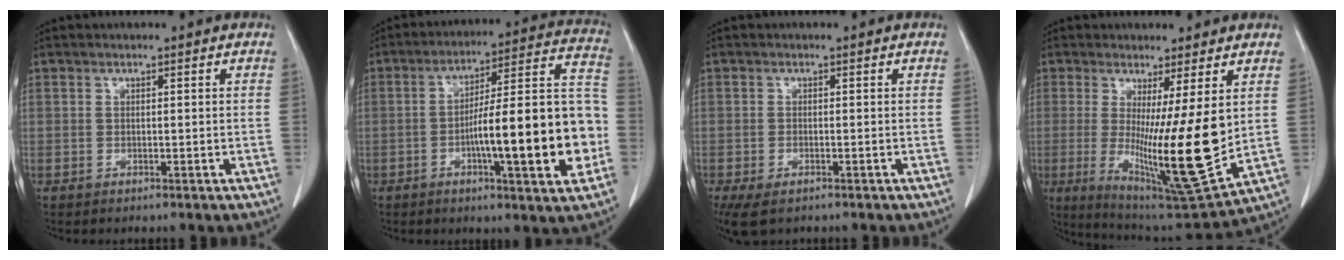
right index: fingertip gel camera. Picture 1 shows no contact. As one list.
[{"total": 19.8, "force": [-4.4, 2.5, 19.1], "torque": [-0.247, 0.027, -0.062]}, {"total": 3.8, "force": [-2.4, 1.6, 2.5], "torque": [-0.049, -0.012, -0.036]}, {"total": 16.5, "force": [0.1, 0.9, 16.4], "torque": [-0.291, -0.048, 0.012]}]